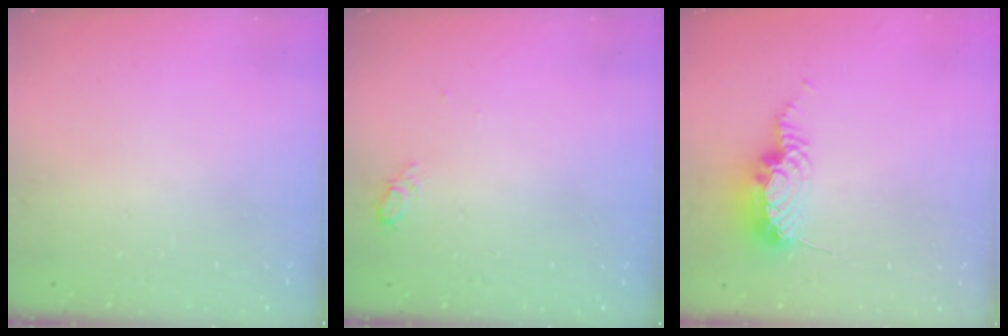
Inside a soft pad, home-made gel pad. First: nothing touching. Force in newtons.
{"total": 5.7, "press": 5.4, "slide": 1.9}
{"total": 9.1, "press": 9.0, "slide": 1.0}